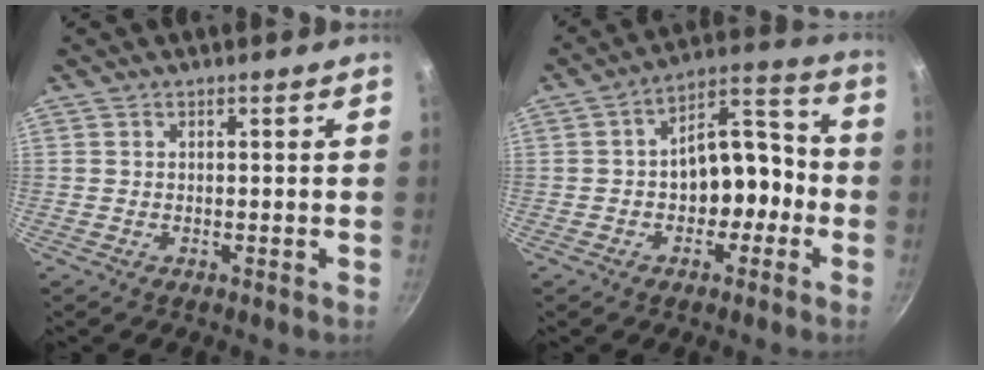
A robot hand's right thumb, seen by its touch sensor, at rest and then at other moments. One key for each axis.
{"total": 12.7, "fx": -1.9, "fy": 7.9, "fz": 9.8, "tx": -0.102, "ty": 0.049, "tz": -0.038}